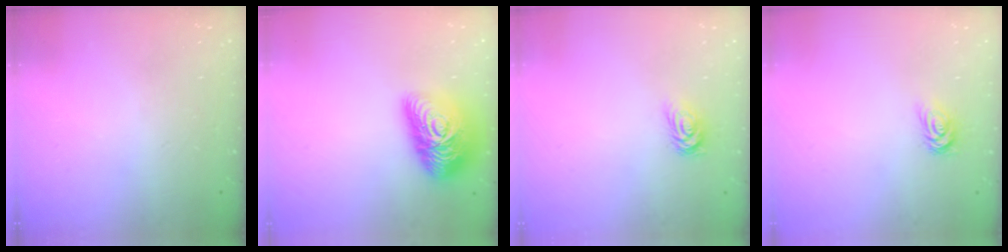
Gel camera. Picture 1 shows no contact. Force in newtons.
{"total": 18.8, "press": 18.8, "slide": 1.2}
{"total": 3.2, "press": 3.1, "slide": 0.4}
{"total": 2.5, "press": 2.5, "slide": 0.4}